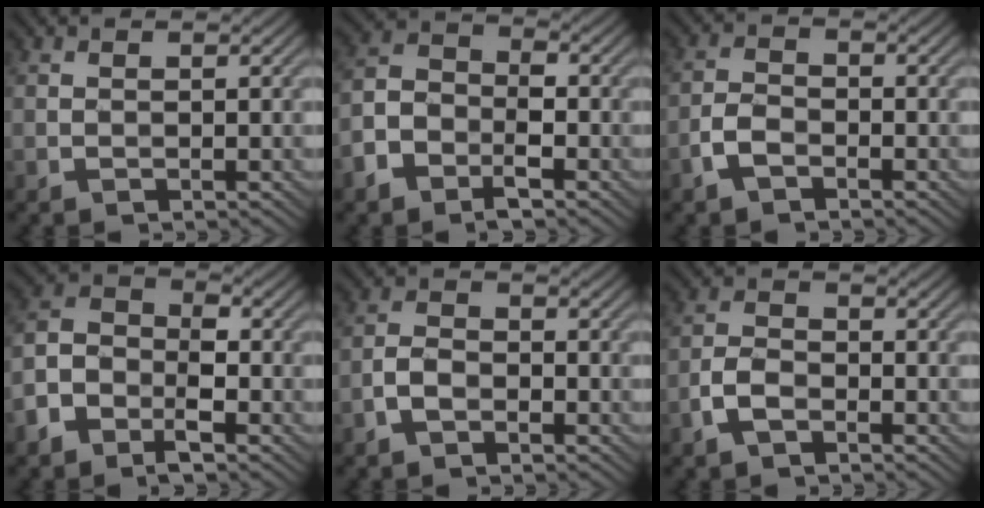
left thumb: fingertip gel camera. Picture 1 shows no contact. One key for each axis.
{"total": 6.3, "fx": -3.4, "fy": 3.8, "fz": 3.7, "tx": -0.073, "ty": 0.001, "tz": -0.074}
{"total": 3.1, "fx": -2.0, "fy": 1.6, "fz": 1.8, "tx": -0.039, "ty": 0.003, "tz": -0.047}
{"total": 6.6, "fx": -3.5, "fy": 4.0, "fz": 4.0, "tx": -0.078, "ty": 0.004, "tz": -0.077}
{"total": 2.7, "fx": -1.6, "fy": 1.5, "fz": 1.7, "tx": -0.033, "ty": 0.005, "tz": -0.037}
{"total": 3.4, "fx": -2.0, "fy": 1.7, "fz": 2.1, "tx": -0.045, "ty": 0.002, "tz": -0.047}